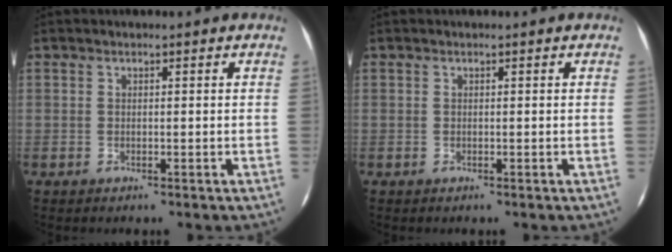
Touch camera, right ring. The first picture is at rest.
{"total": 0.0}